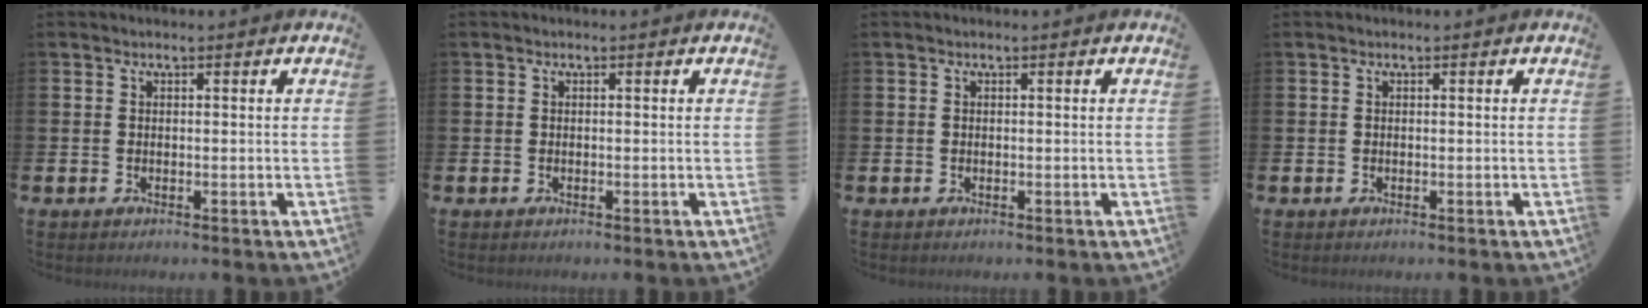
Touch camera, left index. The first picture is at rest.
{"total": 0.0}
{"total": 0.0}
{"total": 0.0}